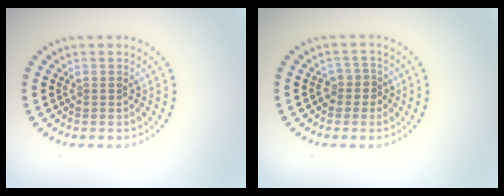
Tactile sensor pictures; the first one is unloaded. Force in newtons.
{"total": 1.8, "press": 1.5, "slide": 1.0}